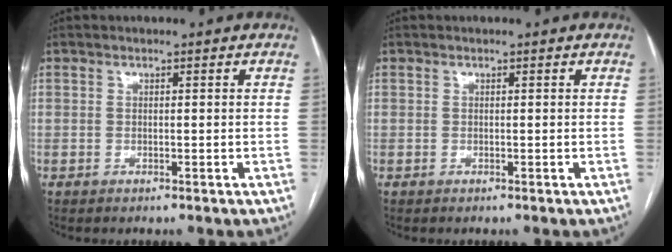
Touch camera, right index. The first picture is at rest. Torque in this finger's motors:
{"motor_torque": [0.00, 0.00, 0.00, 0.00]}